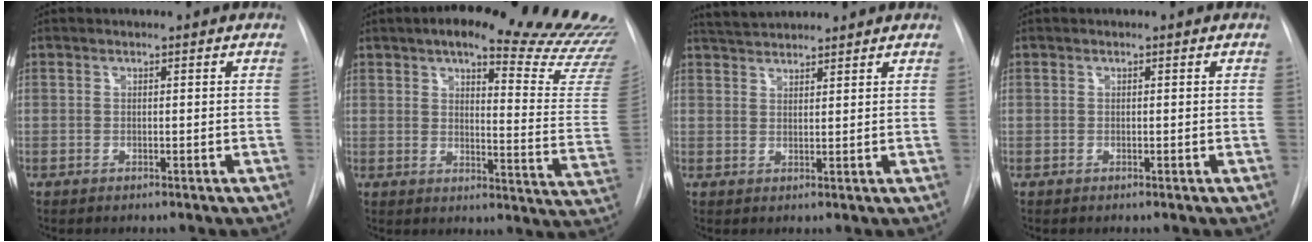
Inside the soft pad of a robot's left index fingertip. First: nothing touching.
{"total": 23.7, "force": [21.1, 2.3, 10.6], "torque": [-0.126, -0.099, 0.237]}
{"total": 5.3, "force": [5.1, 0.5, 1.4], "torque": [-0.030, 0.035, 0.091]}
{"total": 0.0}